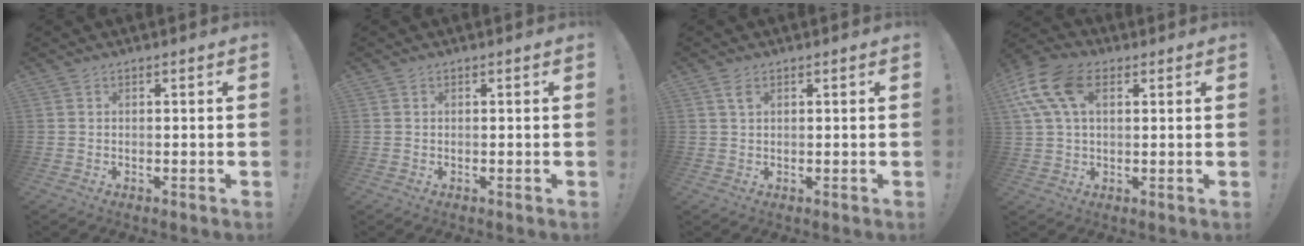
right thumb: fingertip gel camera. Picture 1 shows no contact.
{"total": 0.8, "force": [0.5, -0.6, -0.2], "torque": [0.003, -0.002, 0.009]}
{"total": 2.1, "force": [1.5, 0.3, 1.5], "torque": [-0.023, -0.004, 0.025]}
{"total": 14.4, "force": [5.2, 8.7, 10.3], "torque": [-0.214, -0.003, 0.098]}